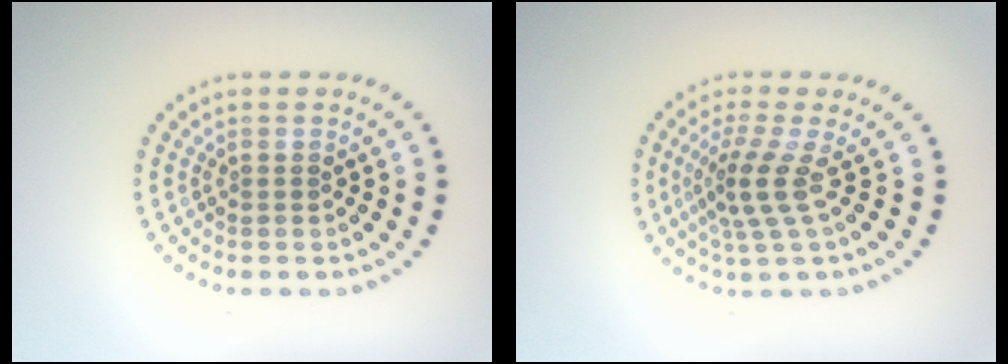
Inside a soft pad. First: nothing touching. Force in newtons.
{"total": 3.2, "press": 2.2, "slide": 2.4}